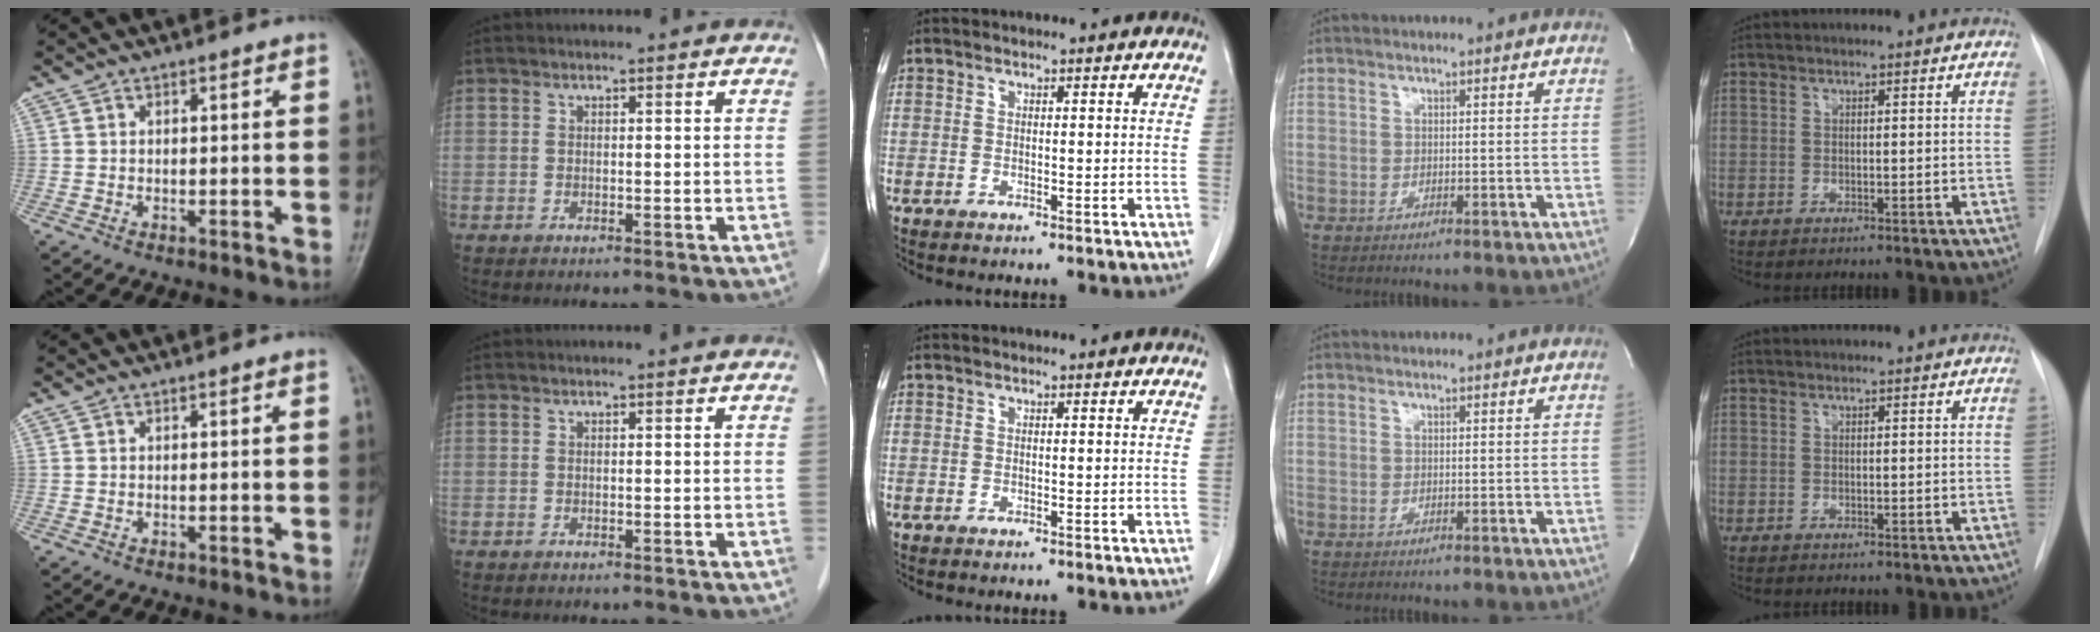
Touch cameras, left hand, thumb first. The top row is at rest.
{}